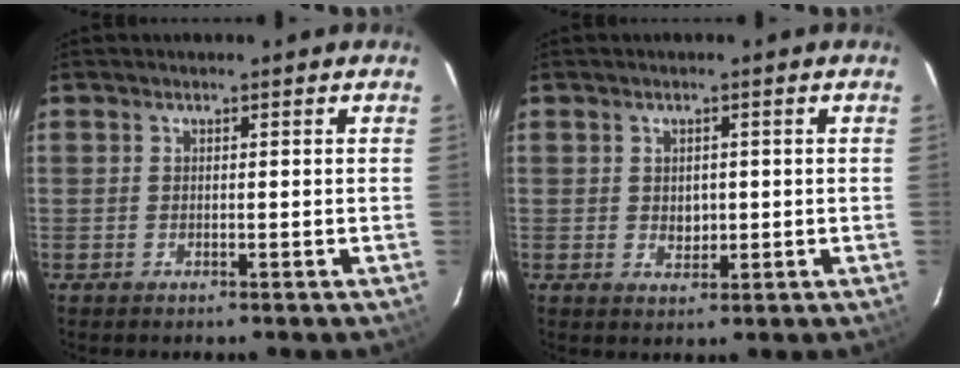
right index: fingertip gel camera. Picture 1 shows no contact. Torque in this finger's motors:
{"motor_torque": [-0.05, 0.09, 0.04, 0.00]}